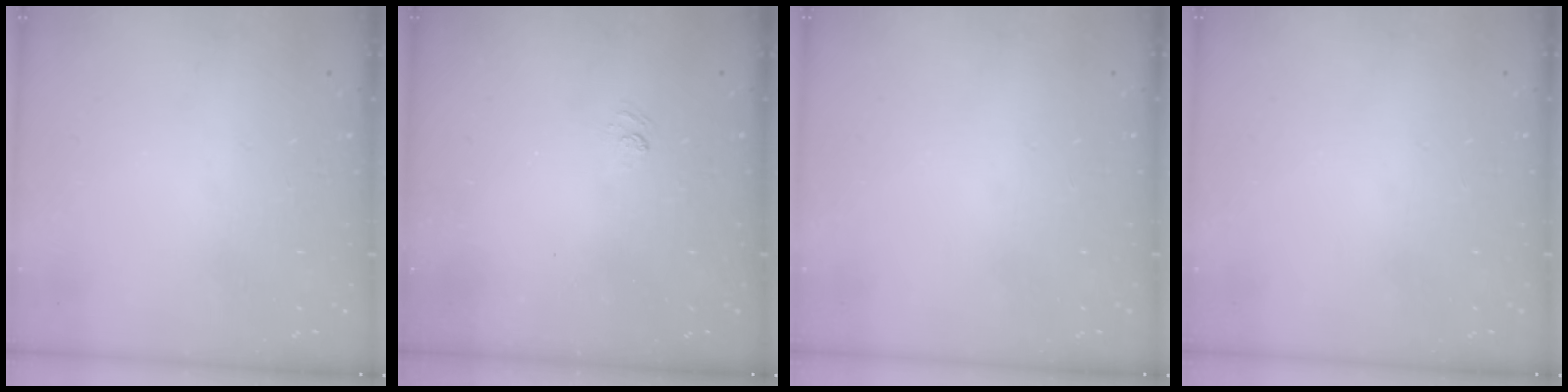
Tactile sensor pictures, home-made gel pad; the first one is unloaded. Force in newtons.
{"total": 2.6, "press": 2.3, "slide": 1.1}
{"total": 0.0}
{"total": 0.0}